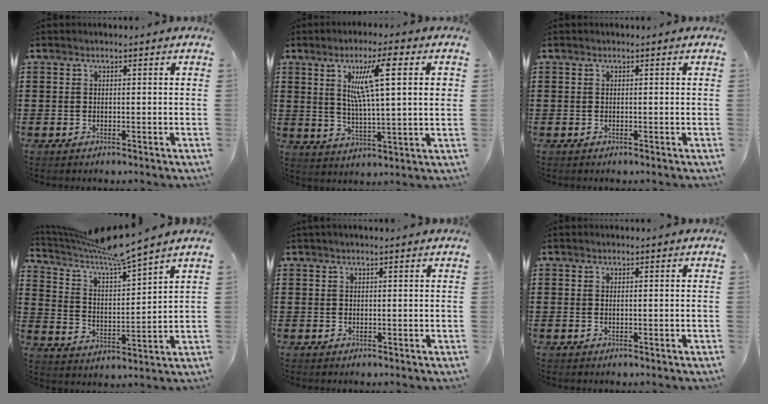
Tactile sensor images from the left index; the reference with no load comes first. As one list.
[{"total": 10.1, "force": [3.9, 1.4, 9.2], "torque": [-0.170, 0.003, 0.058]}, {"total": 0.0}, {"total": 8.1, "force": [7.3, -0.4, 3.5], "torque": [-0.095, -0.049, 0.123]}, {"total": 0.7, "force": [0.5, 0.0, 0.5], "torque": [-0.010, -0.001, 0.010]}, {"total": 0.0}]